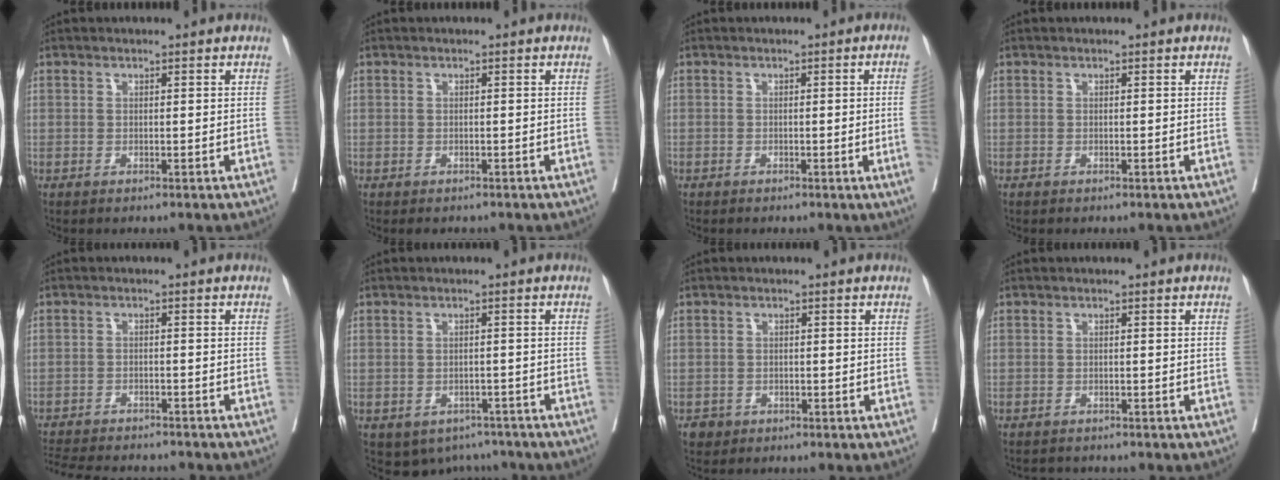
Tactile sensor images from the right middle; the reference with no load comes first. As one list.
[{"total": 1.1, "force": [-0.8, 0.8, 0.0], "torque": [-0.004, 0.004, -0.010]}, {"total": 3.0, "force": [-0.5, -1.2, 2.7], "torque": [-0.032, -0.004, -0.007]}, {"total": 0.0}, {"total": 13.1, "force": [-12.0, 2.7, 4.5], "torque": [-0.092, -0.008, -0.166]}, {"total": 6.1, "force": [-4.4, 4.1, 0.8], "torque": [0.002, 0.009, -0.054]}, {"total": 1.6, "force": [-0.9, 1.3, 0.1], "torque": [-0.002, 0.005, -0.014]}, {"total": 2.1, "force": [-2.0, 0.6, 0.1], "torque": [-0.002, -0.005, -0.030]}]